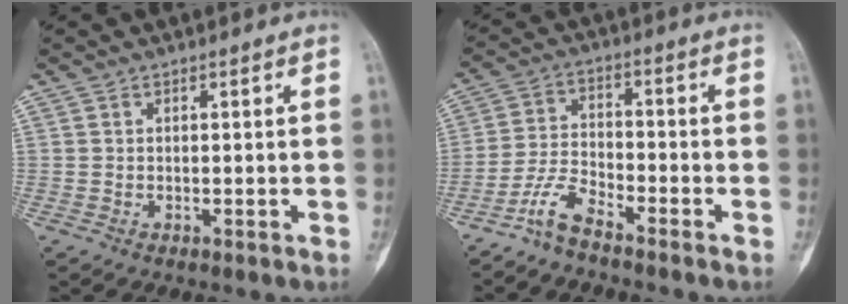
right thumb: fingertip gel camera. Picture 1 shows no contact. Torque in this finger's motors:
{"motor_torque": [0.04, -0.10, 0.51, -0.52, -0.04]}